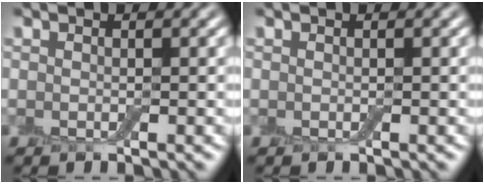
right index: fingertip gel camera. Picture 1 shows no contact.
{"total": 0.0}